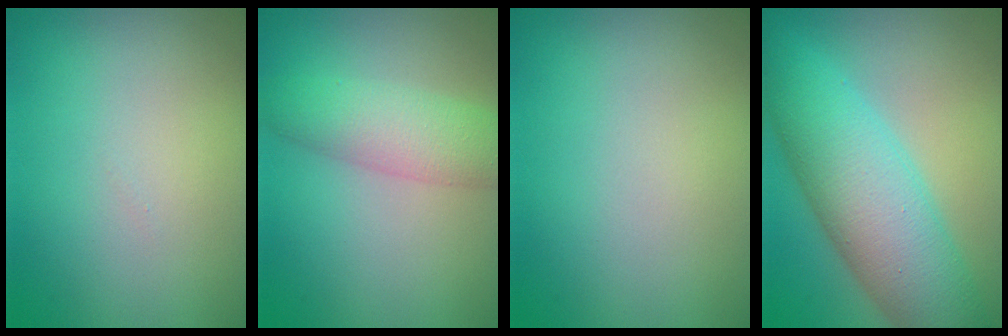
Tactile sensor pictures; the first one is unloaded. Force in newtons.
{"total": 4.6, "press": 4.6, "slide": 0.1}
{"total": 0.0}
{"total": 9.0, "press": 9.0, "slide": 0.1}